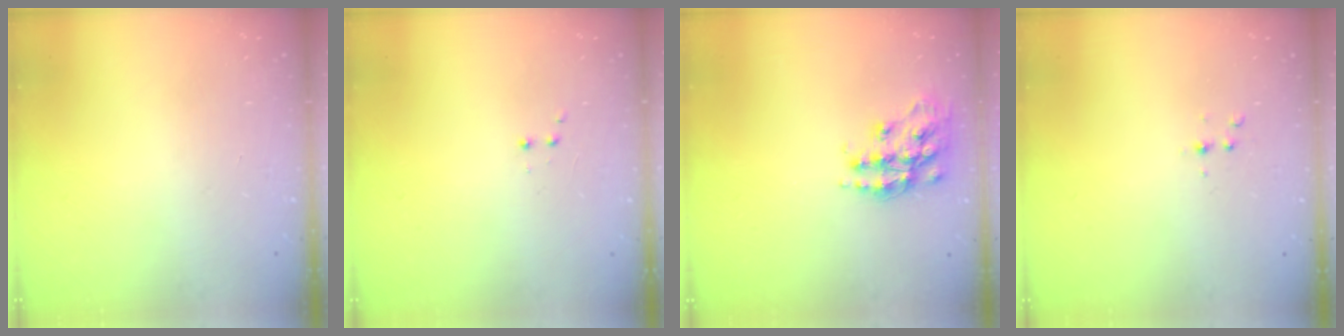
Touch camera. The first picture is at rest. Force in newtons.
{"total": 2.0, "press": 1.8, "slide": 0.9}
{"total": 15.1, "press": 15.0, "slide": 1.0}
{"total": 3.1, "press": 2.7, "slide": 1.6}